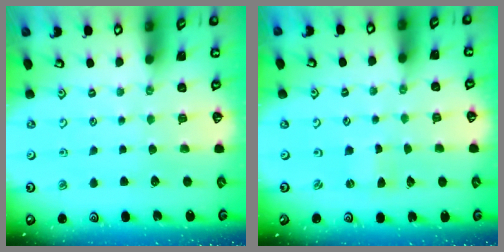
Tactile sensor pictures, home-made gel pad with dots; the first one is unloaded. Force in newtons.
{"total": 0.5, "press": 0.5, "slide": 0.1}